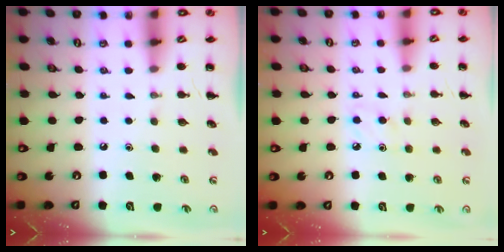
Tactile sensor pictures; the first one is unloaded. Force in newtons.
{"total": 4.1, "press": 3.8, "slide": 1.4}